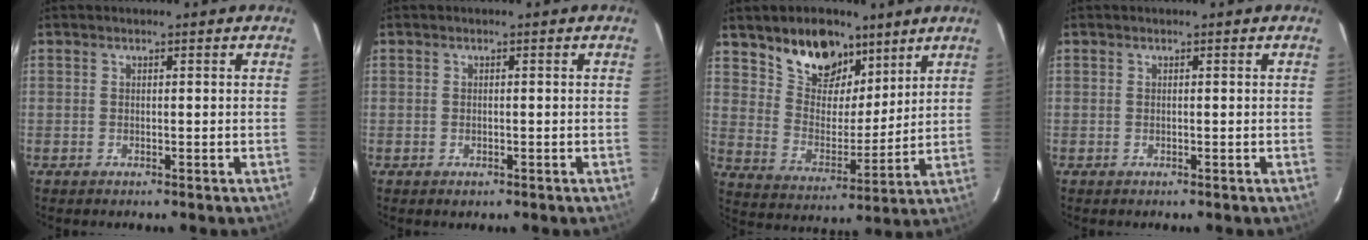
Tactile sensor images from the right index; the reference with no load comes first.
{"total": 0.9, "force": [-0.5, 0.6, 0.4], "torque": [-0.006, -0.002, -0.008]}
{"total": 13.4, "force": [9.0, 7.9, 6.0], "torque": [-0.113, 0.010, 0.165]}
{"total": 0.0}